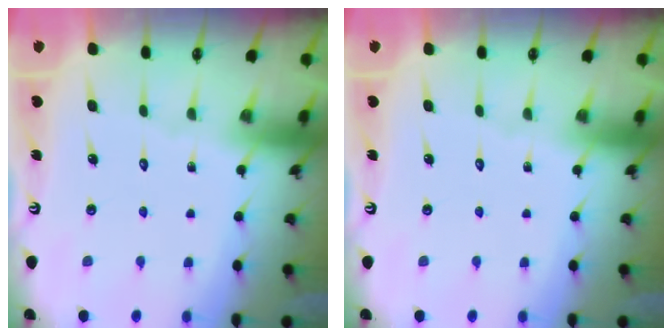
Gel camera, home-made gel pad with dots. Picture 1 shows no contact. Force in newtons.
{"total": 0.0}